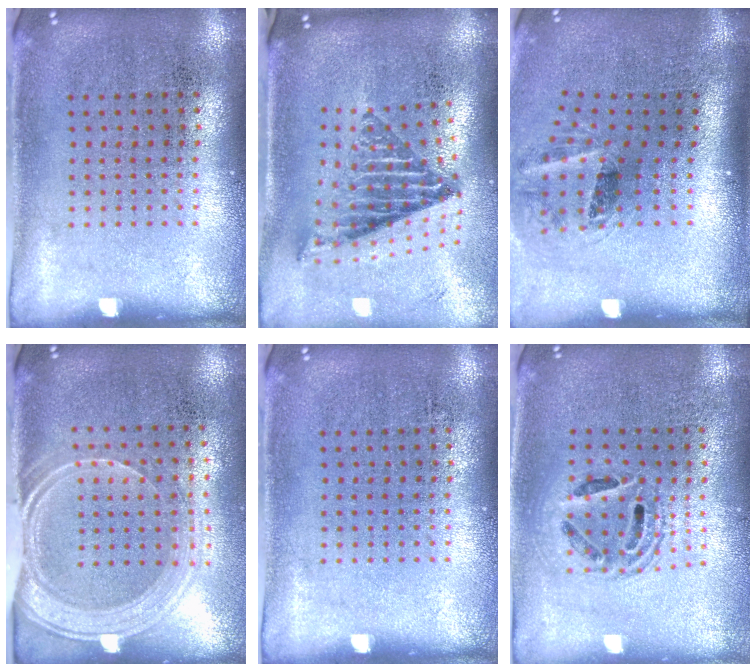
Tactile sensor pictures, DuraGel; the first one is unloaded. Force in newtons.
{"total": 1.8, "press": 1.4, "slide": 1.2}
{"total": 1.6, "press": 1.1, "slide": 1.1}
{"total": 1.9, "press": 1.6, "slide": 1.0}
{"total": 0.0}
{"total": 1.4, "press": 1.2, "slide": 0.6}